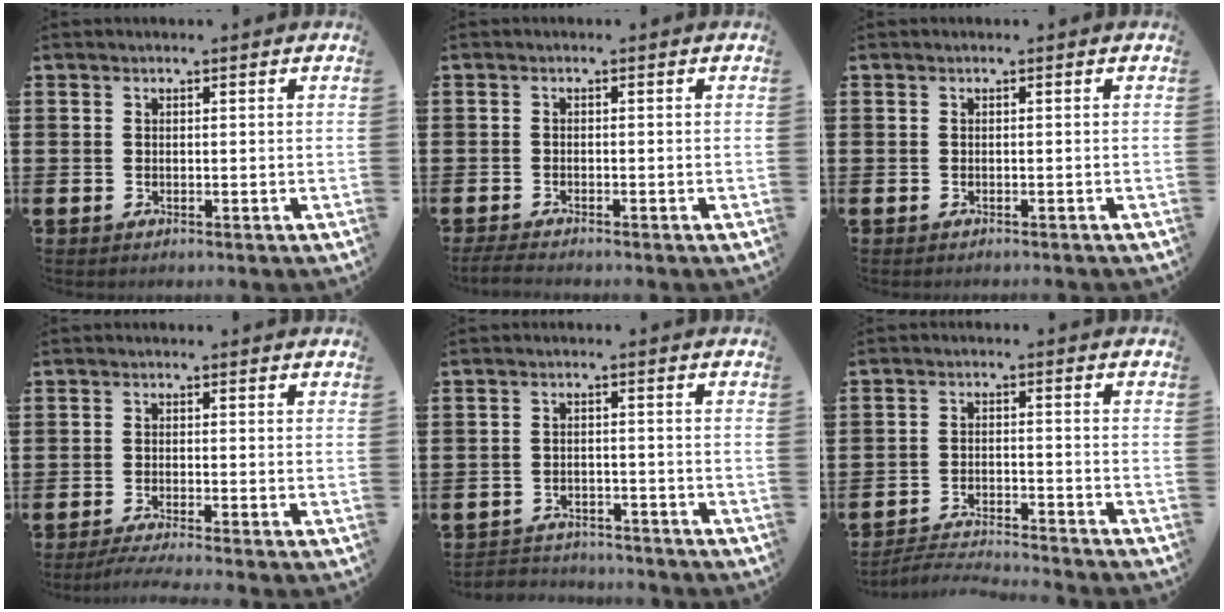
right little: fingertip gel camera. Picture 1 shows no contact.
{"total": 1.3, "force": [-1.1, 0.1, 0.7], "torque": [-0.012, -0.001, -0.021]}
{"total": 0.0}
{"total": 1.8, "force": [-1.4, 0.0, 1.1], "torque": [-0.018, 0.001, -0.026]}
{"total": 2.5, "force": [-2.4, 0.4, -0.3], "torque": [-0.003, 0.001, -0.054]}
{"total": 3.1, "force": [-3.1, -0.1, 0.2], "torque": [-0.006, 0.002, -0.067]}